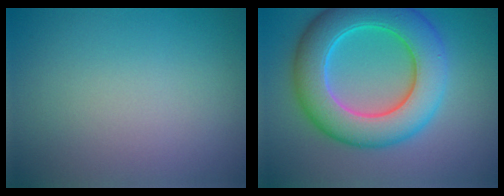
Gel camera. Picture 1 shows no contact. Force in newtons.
{"total": 9.4, "press": 9.4, "slide": 0.3}